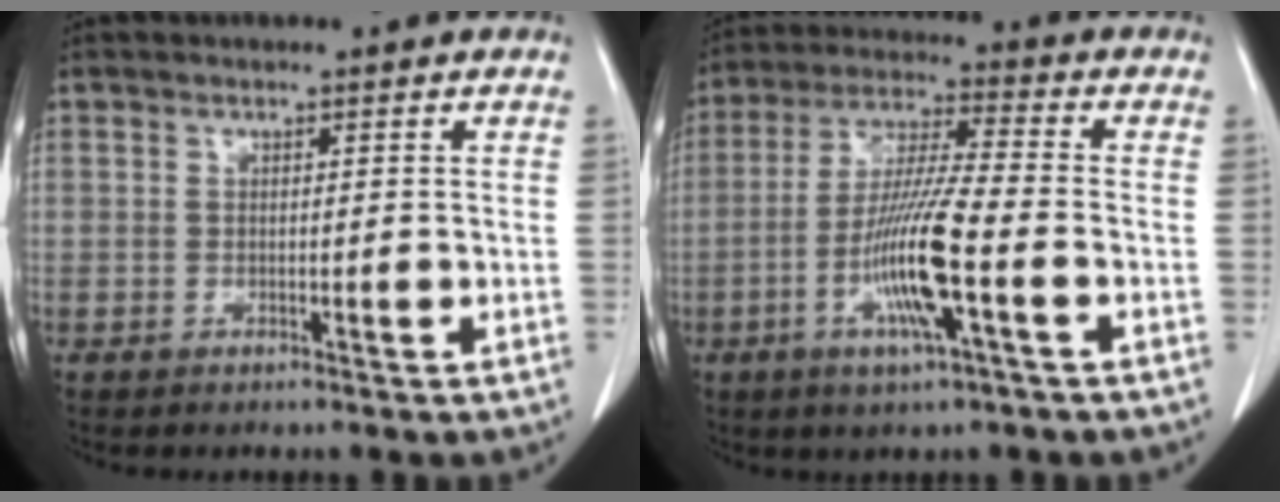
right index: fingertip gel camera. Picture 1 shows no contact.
{"total": 12.0, "force": [-3.8, 0.4, 11.4], "torque": [-0.225, -0.010, -0.075]}